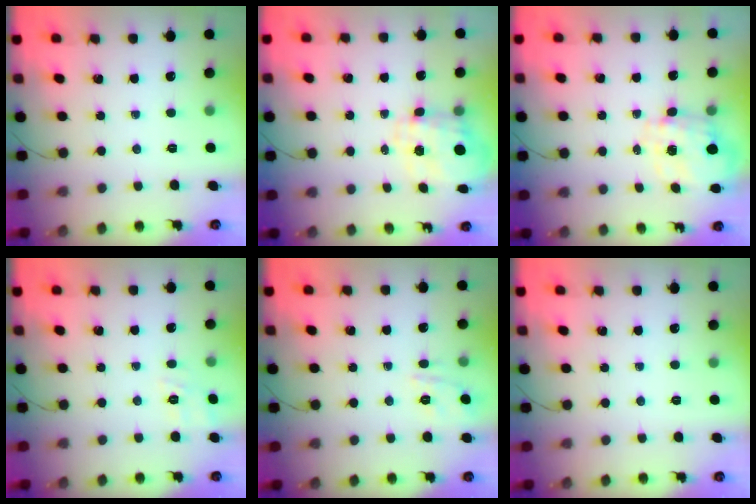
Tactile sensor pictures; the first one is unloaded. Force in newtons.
{"total": 3.4, "press": 3.2, "slide": 1.1}
{"total": 2.9, "press": 2.7, "slide": 1.1}
{"total": 9.8, "press": 9.5, "slide": 2.2}
{"total": 2.1, "press": 1.6, "slide": 1.5}
{"total": 0.0}